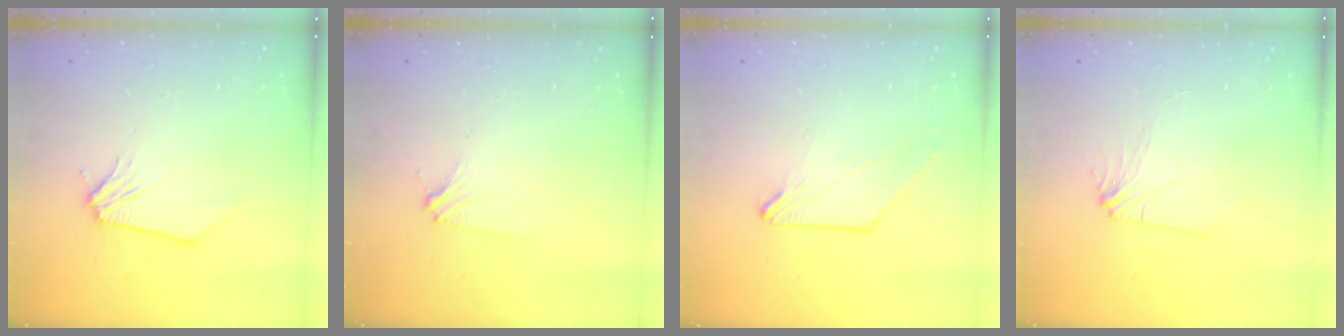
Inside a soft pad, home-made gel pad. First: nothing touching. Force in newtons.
{"total": 3.5, "press": 3.4, "slide": 0.4}
{"total": 0.5, "press": 0.5, "slide": 0.0}
{"total": 3.0, "press": 3.0, "slide": 0.3}